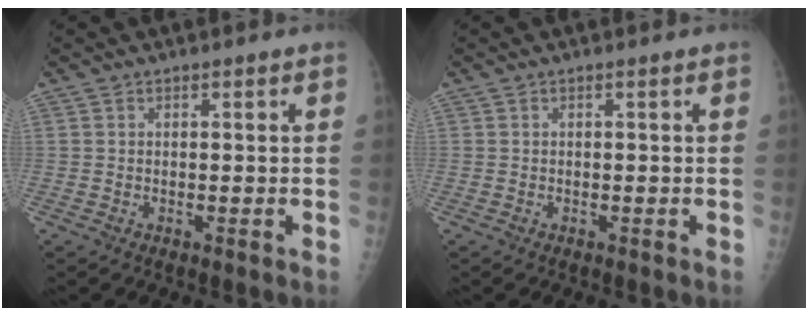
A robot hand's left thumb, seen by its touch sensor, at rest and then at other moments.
{"total": 0.0}